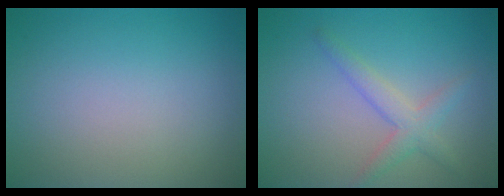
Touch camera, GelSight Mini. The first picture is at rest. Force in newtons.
{"total": 2.6, "press": 2.6, "slide": 0.1}